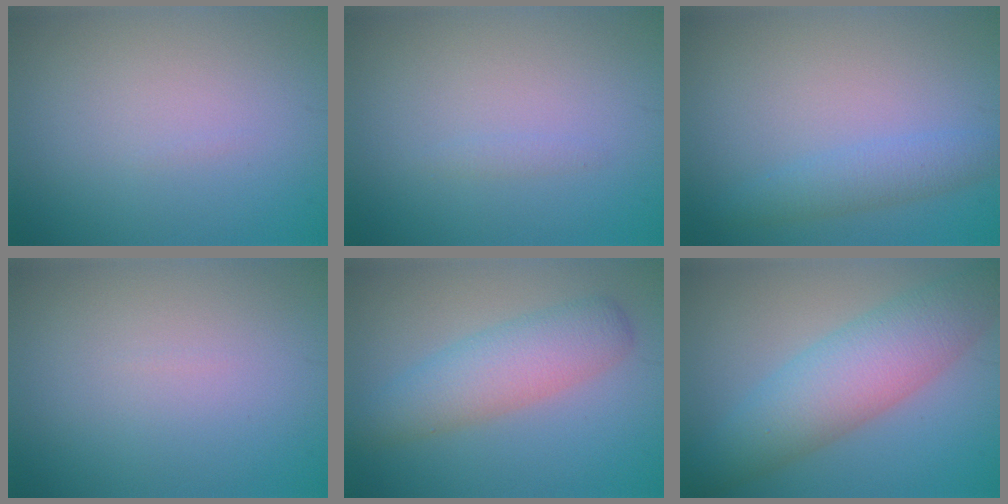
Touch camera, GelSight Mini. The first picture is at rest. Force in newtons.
{"total": 0.6, "press": 0.6, "slide": 0.1}
{"total": 2.6, "press": 2.6, "slide": 0.0}
{"total": 0.0}
{"total": 4.8, "press": 4.8, "slide": 0.1}
{"total": 7.1, "press": 7.1, "slide": 0.4}